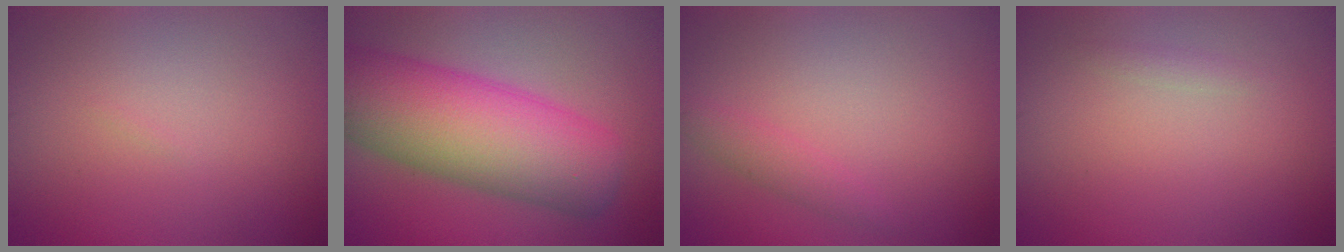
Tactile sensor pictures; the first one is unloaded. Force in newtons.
{"total": 10.4, "press": 10.3, "slide": 0.7}
{"total": 1.3, "press": 1.3, "slide": 0.0}
{"total": 0.6, "press": 0.6, "slide": 0.0}